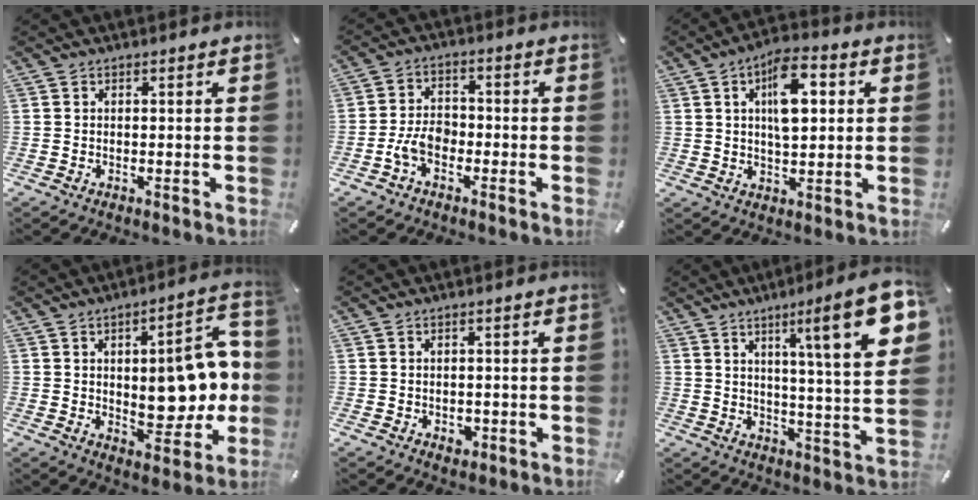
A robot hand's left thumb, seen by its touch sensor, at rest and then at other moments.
{"total": 6.1, "force": [-2.9, 3.9, 3.7], "torque": [-0.076, 0.016, -0.055]}
{"total": 11.3, "force": [3.4, 5.8, 9.1], "torque": [-0.131, -0.005, 0.053]}
{"total": 17.1, "force": [1.3, 8.9, 14.5], "torque": [-0.171, -0.011, 0.025]}
{"total": 2.3, "force": [-0.6, 1.9, 1.2], "torque": [-0.013, 0.001, -0.011]}
{"total": 18.2, "force": [7.8, 2.3, 16.3], "torque": [-0.243, -0.042, 0.105]}